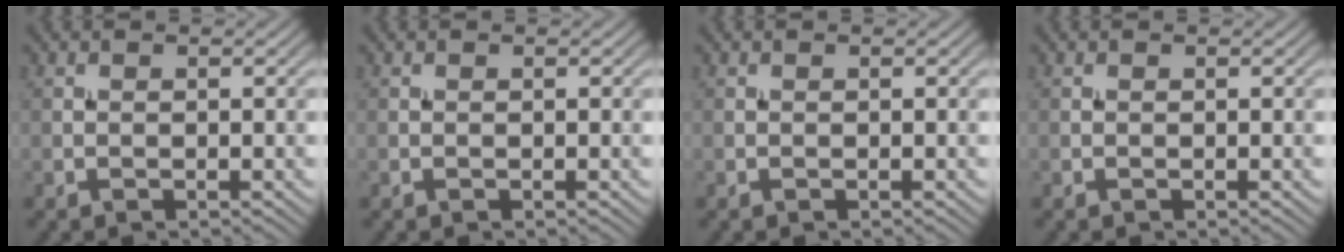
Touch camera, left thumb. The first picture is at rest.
{"total": 0.0}
{"total": 0.0}
{"total": 0.0}